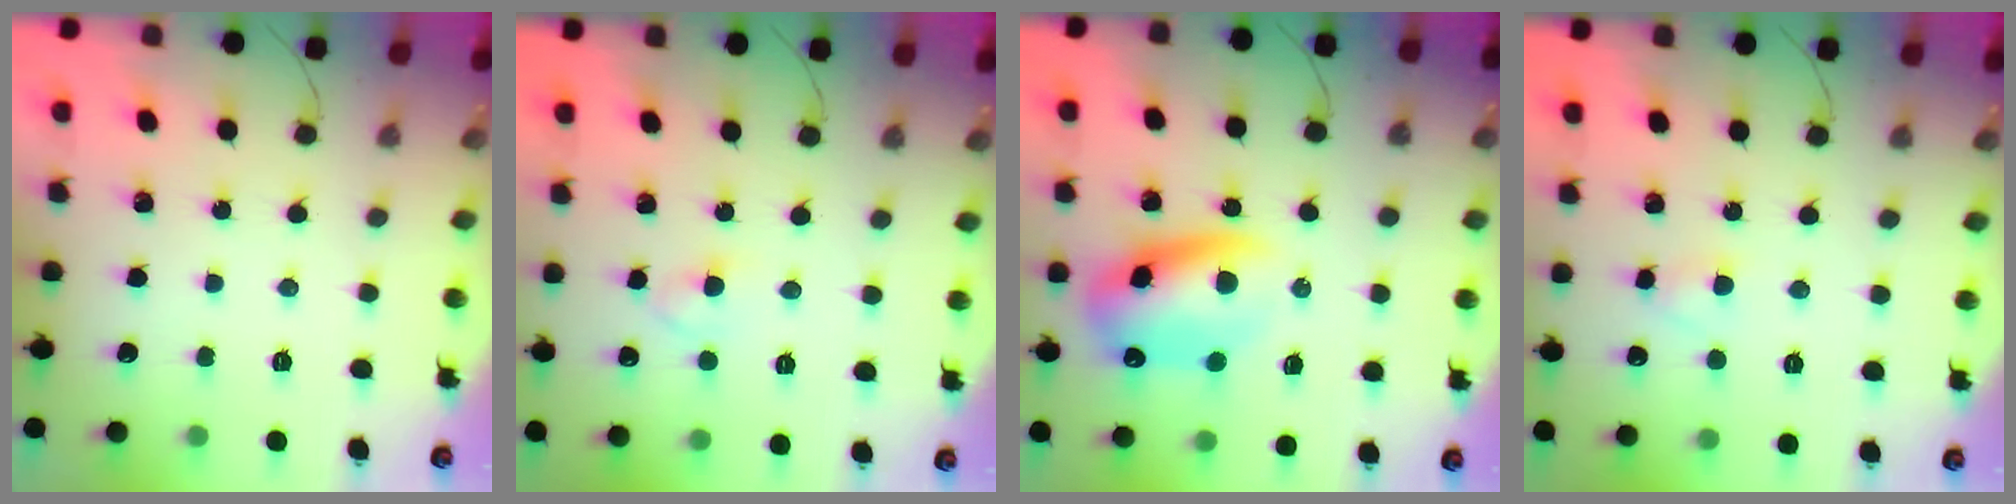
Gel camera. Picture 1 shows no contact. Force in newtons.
{"total": 2.9, "press": 2.7, "slide": 1.1}
{"total": 12.9, "press": 12.4, "slide": 3.5}
{"total": 2.3, "press": 2.1, "slide": 1.0}